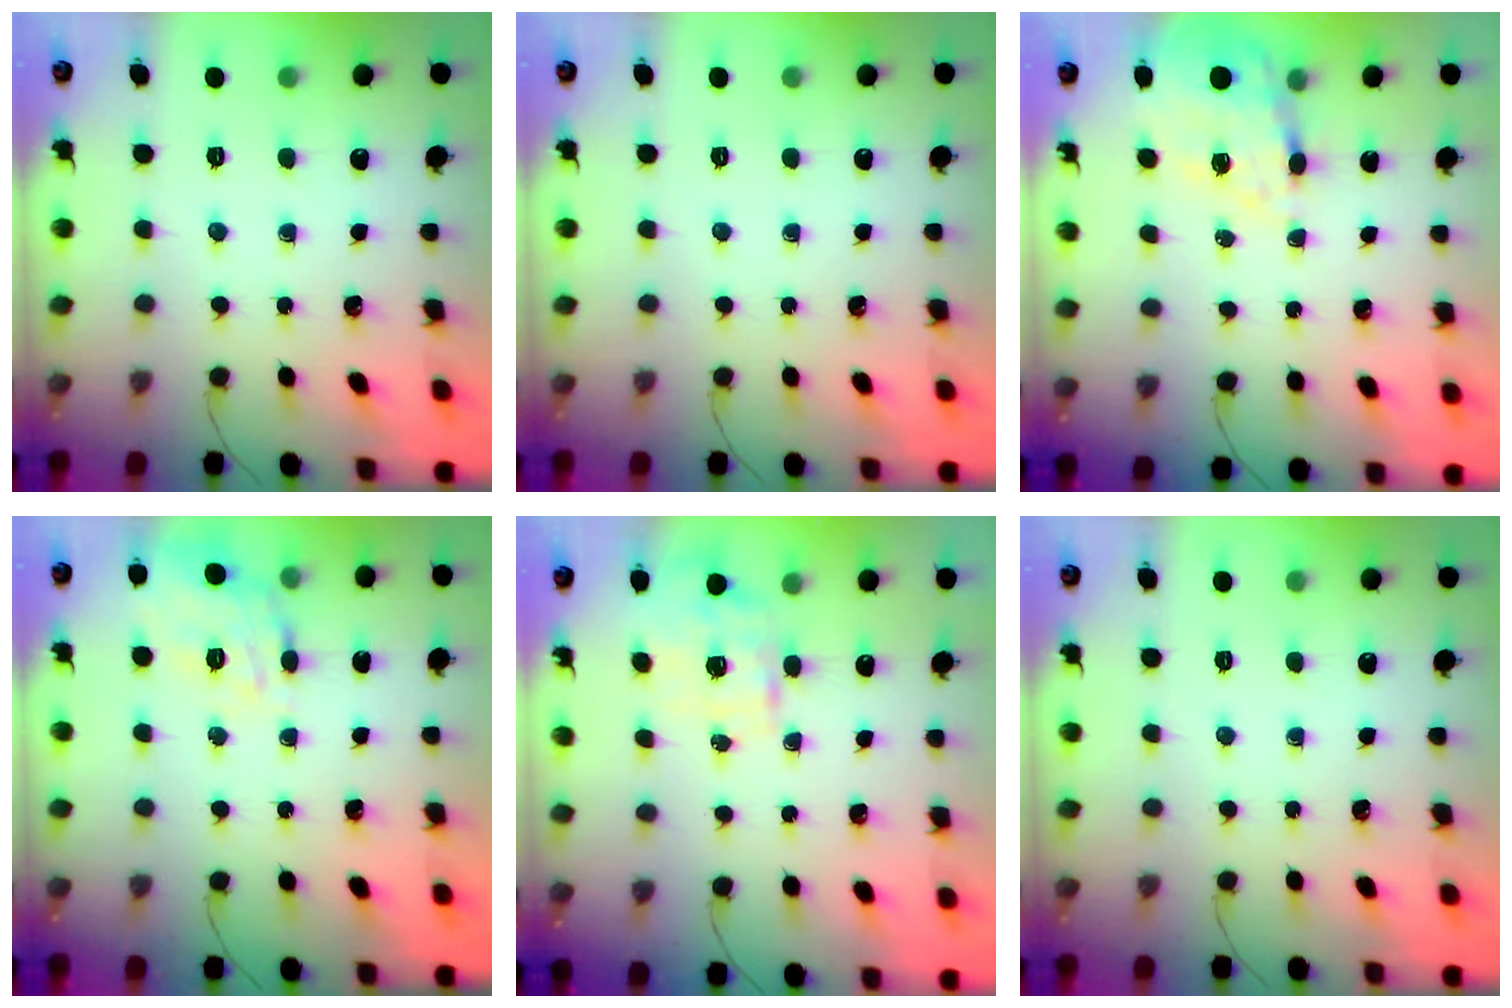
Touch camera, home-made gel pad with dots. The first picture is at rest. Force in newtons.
{"total": 0.0}
{"total": 15.6, "press": 15.2, "slide": 3.7}
{"total": 16.4, "press": 16.4, "slide": 0.5}
{"total": 1.1, "press": 1.0, "slide": 0.5}
{"total": 0.0}